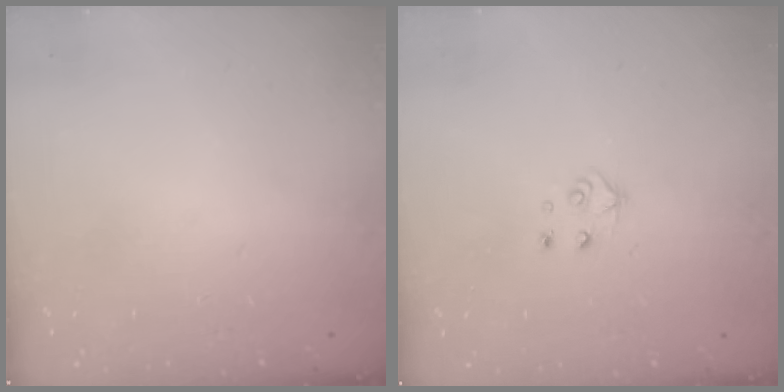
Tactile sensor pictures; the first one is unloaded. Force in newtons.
{"total": 4.8, "press": 4.8, "slide": 0.4}